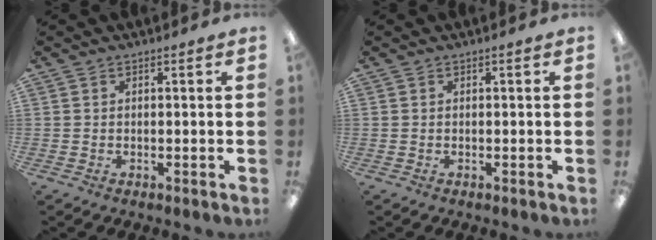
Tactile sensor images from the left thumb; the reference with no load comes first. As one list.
[{"total": 0.0}]